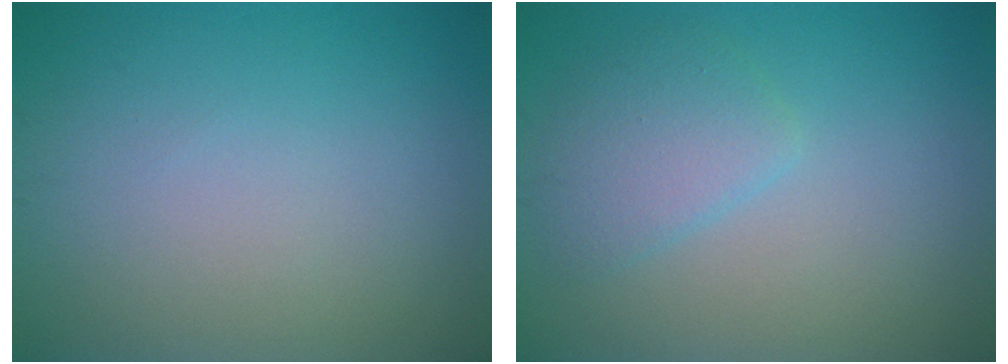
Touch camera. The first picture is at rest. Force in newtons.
{"total": 2.7, "press": 2.7, "slide": 0.2}